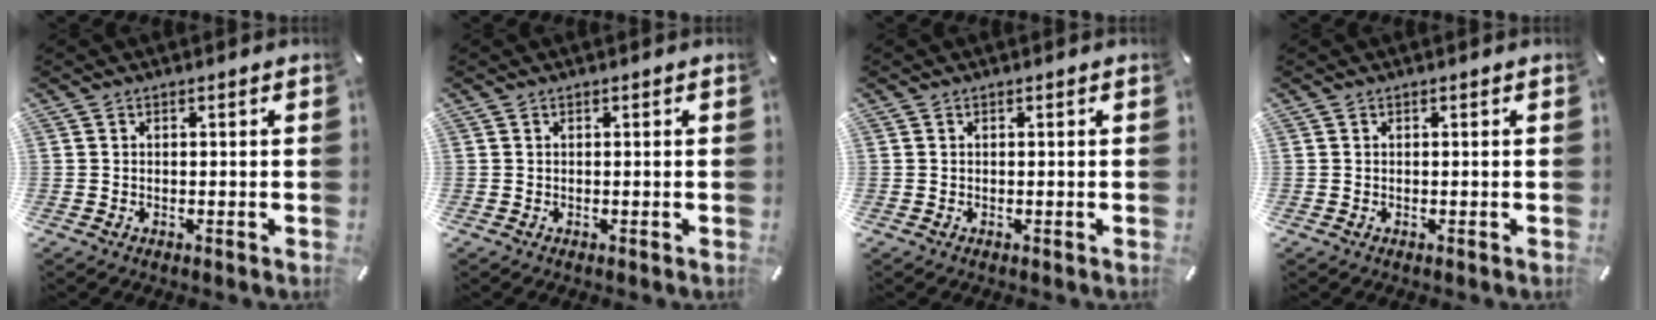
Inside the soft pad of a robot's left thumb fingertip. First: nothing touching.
{"total": 0.0}
{"total": 0.0}
{"total": 0.0}